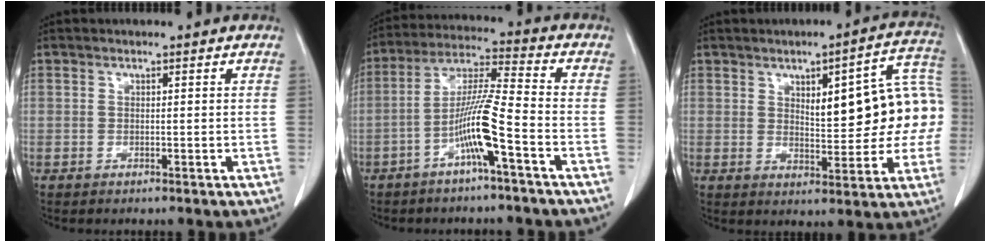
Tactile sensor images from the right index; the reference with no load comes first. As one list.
[{"total": 9.7, "force": [-4.0, -0.4, 8.8], "torque": [-0.174, 0.011, -0.078]}, {"total": 14.6, "force": [2.0, 4.9, 13.6], "torque": [-0.167, 0.036, 0.029]}]